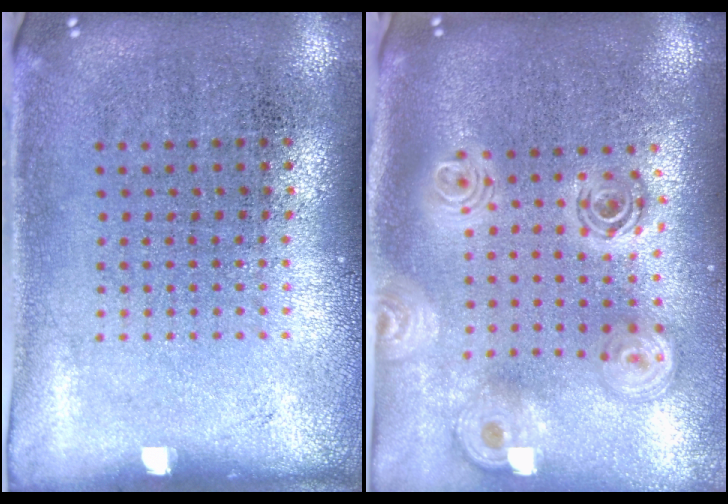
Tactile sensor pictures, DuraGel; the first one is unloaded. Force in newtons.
{"total": 2.4, "press": 1.9, "slide": 1.5}